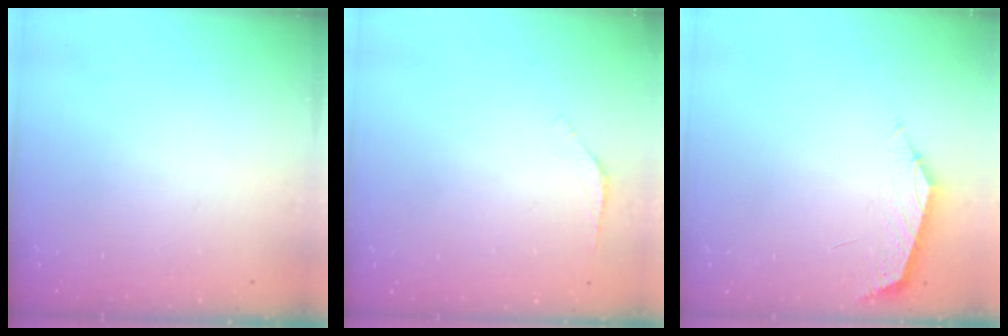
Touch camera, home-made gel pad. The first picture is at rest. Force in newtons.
{"total": 1.8, "press": 1.7, "slide": 0.6}
{"total": 1.1, "press": 1.0, "slide": 0.4}